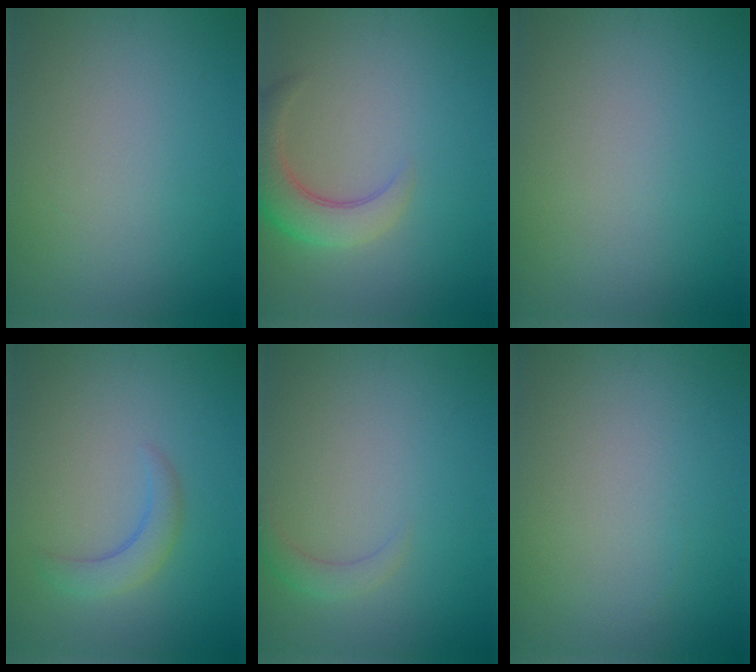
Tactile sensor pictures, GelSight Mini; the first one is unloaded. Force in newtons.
{"total": 4.3, "press": 4.3, "slide": 0.4}
{"total": 0.0}
{"total": 2.3, "press": 2.3, "slide": 0.4}
{"total": 1.4, "press": 1.4, "slide": 0.2}
{"total": 0.0}